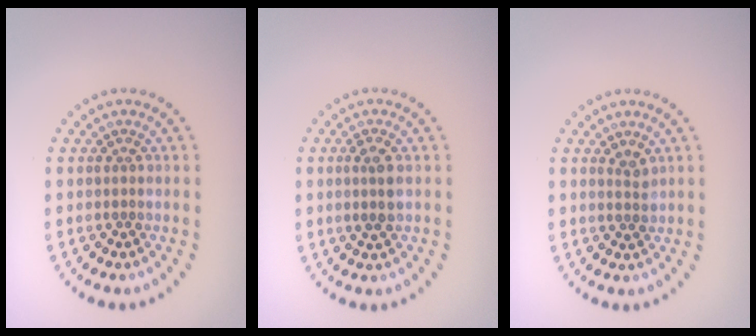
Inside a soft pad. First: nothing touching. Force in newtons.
{"total": 1.9, "press": 1.8, "slide": 0.6}
{"total": 1.1, "press": 0.9, "slide": 0.7}